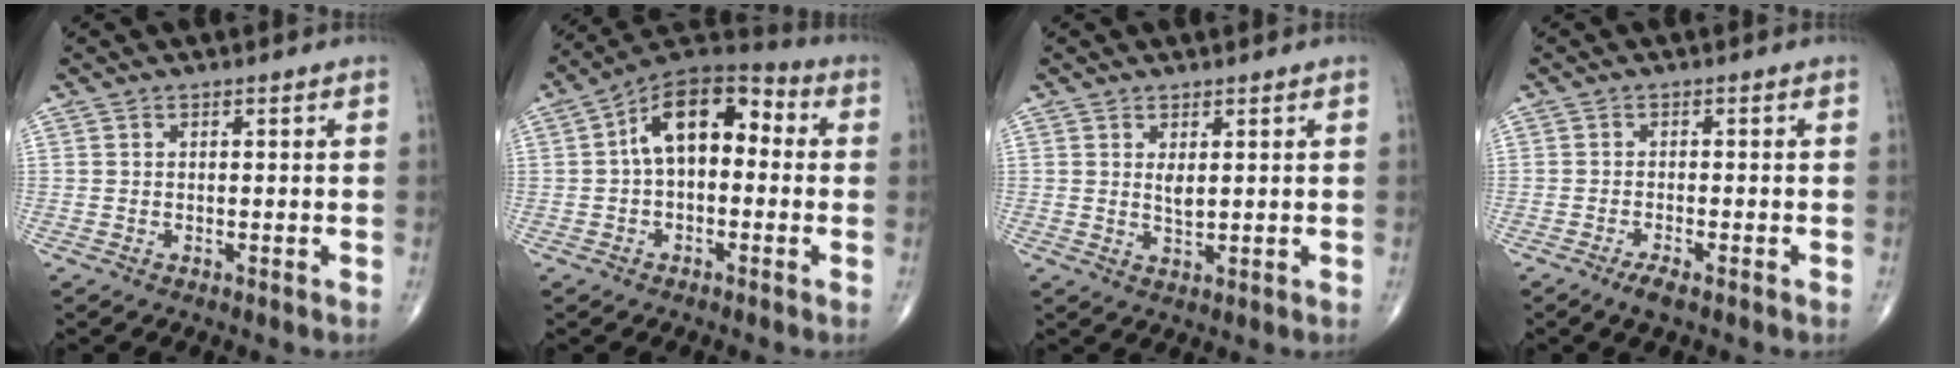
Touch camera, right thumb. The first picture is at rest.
{"total": 13.6, "force": [1.2, 8.0, 11.0], "torque": [-0.148, 0.047, 0.003]}
{"total": 2.4, "force": [0.8, 0.9, 2.0], "torque": [-0.035, -0.011, 0.018]}
{"total": 2.6, "force": [-1.7, 0.5, 1.8], "torque": [-0.040, 0.000, -0.034]}